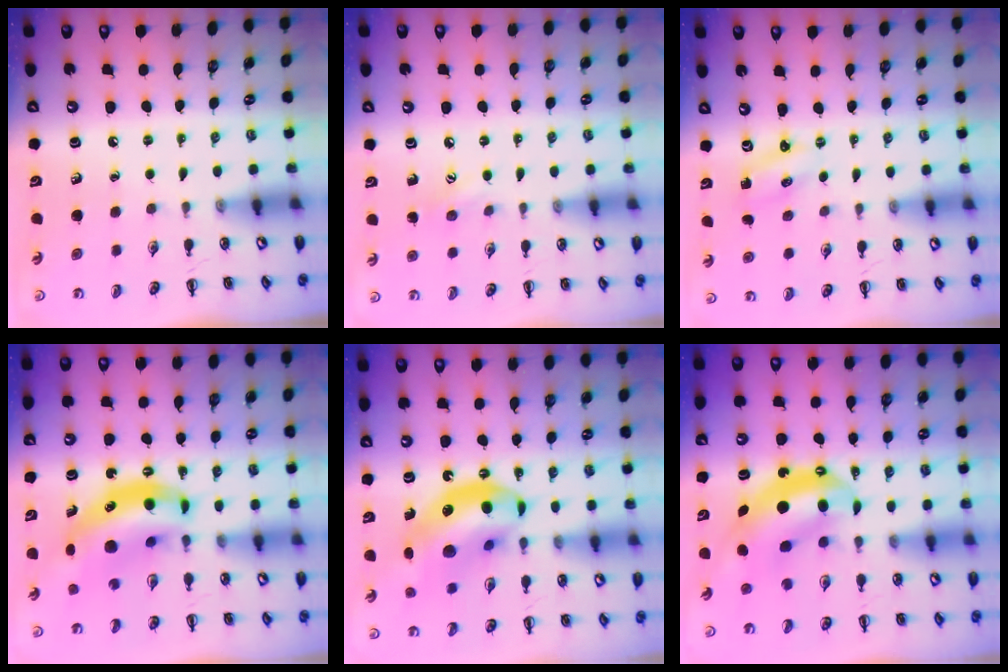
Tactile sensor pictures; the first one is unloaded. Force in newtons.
{"total": 6.1, "press": 6.0, "slide": 1.3}
{"total": 1.4, "press": 1.3, "slide": 0.3}
{"total": 10.8, "press": 10.4, "slide": 2.9}
{"total": 17.2, "press": 16.7, "slide": 4.2}
{"total": 7.9, "press": 7.7, "slide": 1.9}